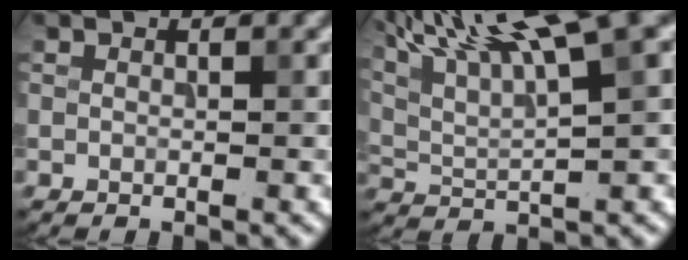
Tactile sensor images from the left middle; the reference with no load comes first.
{"total": 12.9, "force": [8.0, 3.0, 9.6], "torque": [-0.147, 0.037, 0.109]}